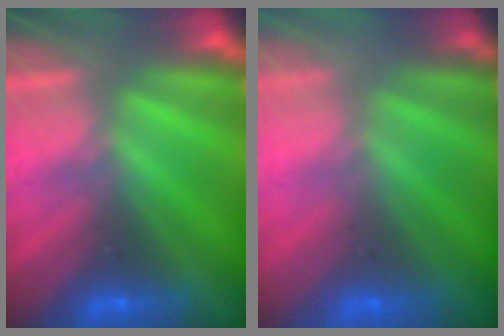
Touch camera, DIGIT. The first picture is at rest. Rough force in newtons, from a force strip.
{"total": 2.9}